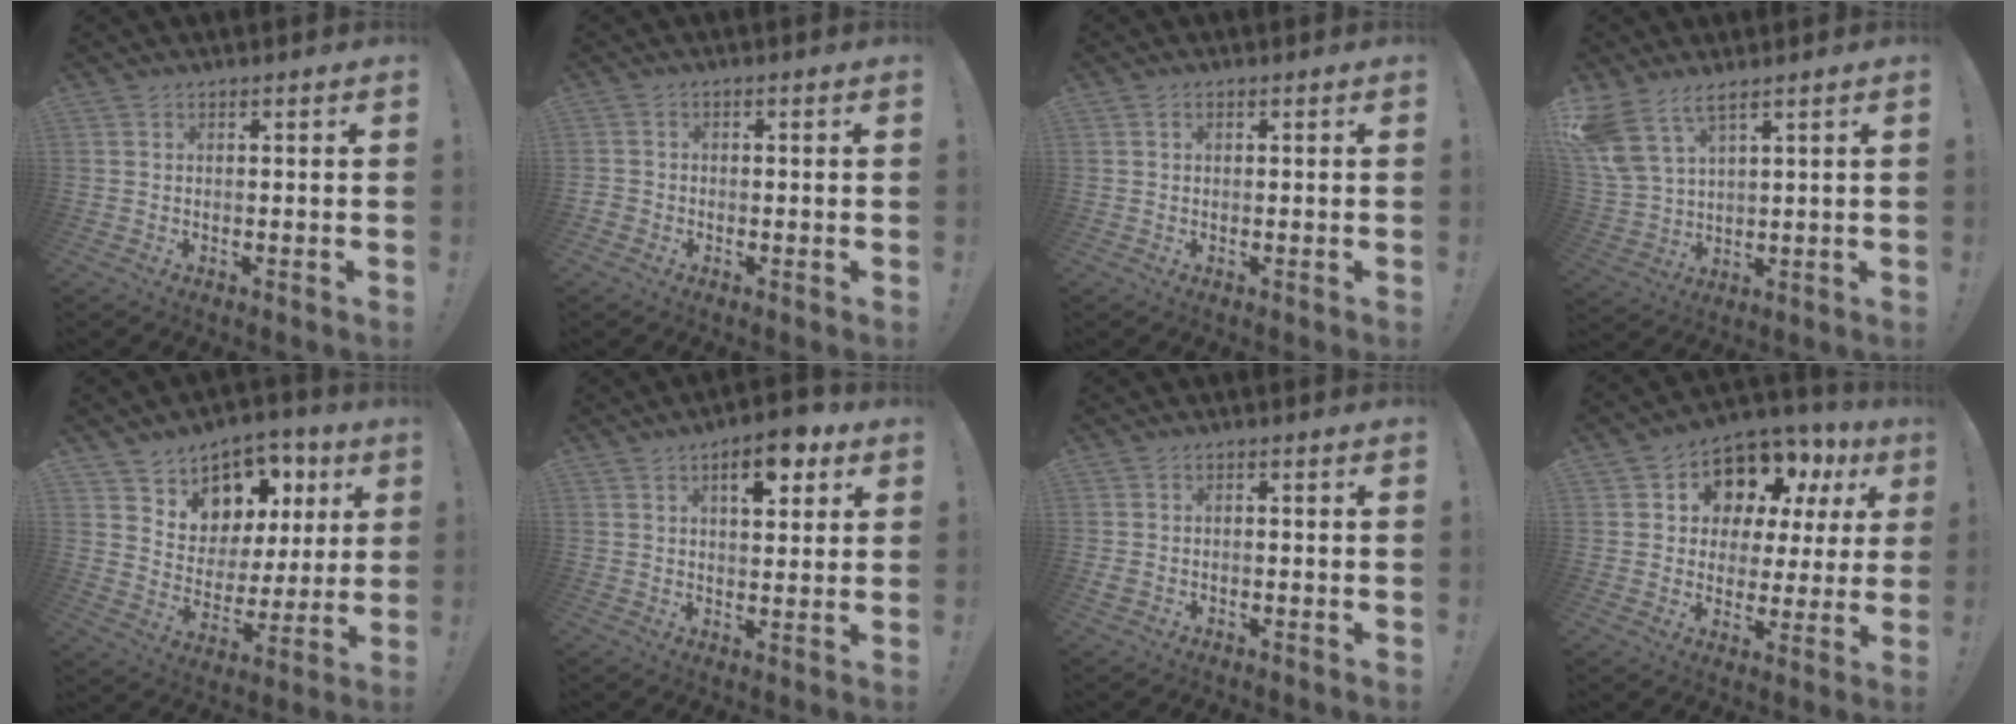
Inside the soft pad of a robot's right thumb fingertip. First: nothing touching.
{"total": 1.9, "force": [-1.1, 1.3, 0.8], "torque": [-0.013, 0.009, -0.020]}
{"total": 0.7, "force": [0.2, 0.5, 0.4], "torque": [-0.013, 0.004, 0.005]}
{"total": 8.7, "force": [6.3, 3.3, 5.1], "torque": [-0.113, -0.028, 0.126]}
{"total": 9.5, "force": [6.3, 6.9, 1.6], "torque": [-0.017, -0.066, 0.127]}
{"total": 9.2, "force": [4.8, 4.2, 6.7], "torque": [-0.073, -0.020, 0.078]}
{"total": 1.7, "force": [-1.0, 1.0, 0.9], "torque": [-0.017, 0.007, -0.015]}
{"total": 9.9, "force": [6.2, 6.9, 3.5], "torque": [-0.052, -0.060, 0.119]}